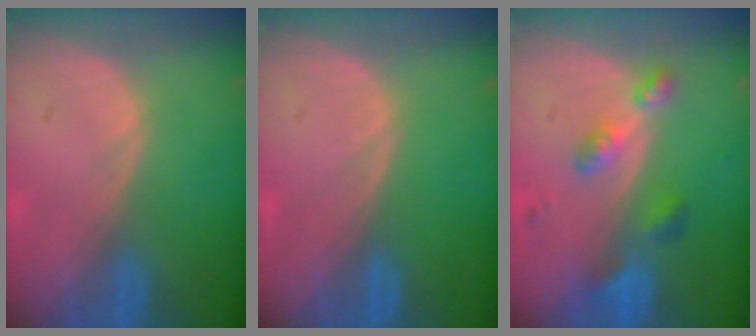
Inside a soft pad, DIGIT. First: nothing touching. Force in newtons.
{"total": 0.0}
{"total": 5.5, "press": 4.8, "slide": 2.6}